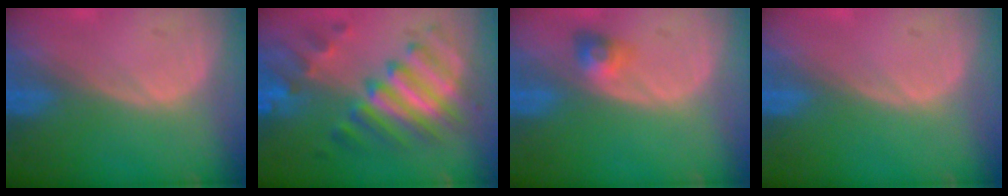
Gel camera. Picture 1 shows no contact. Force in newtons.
{"total": 9.3, "press": 9.3, "slide": 0.6}
{"total": 3.0, "press": 2.7, "slide": 1.4}
{"total": 0.0}